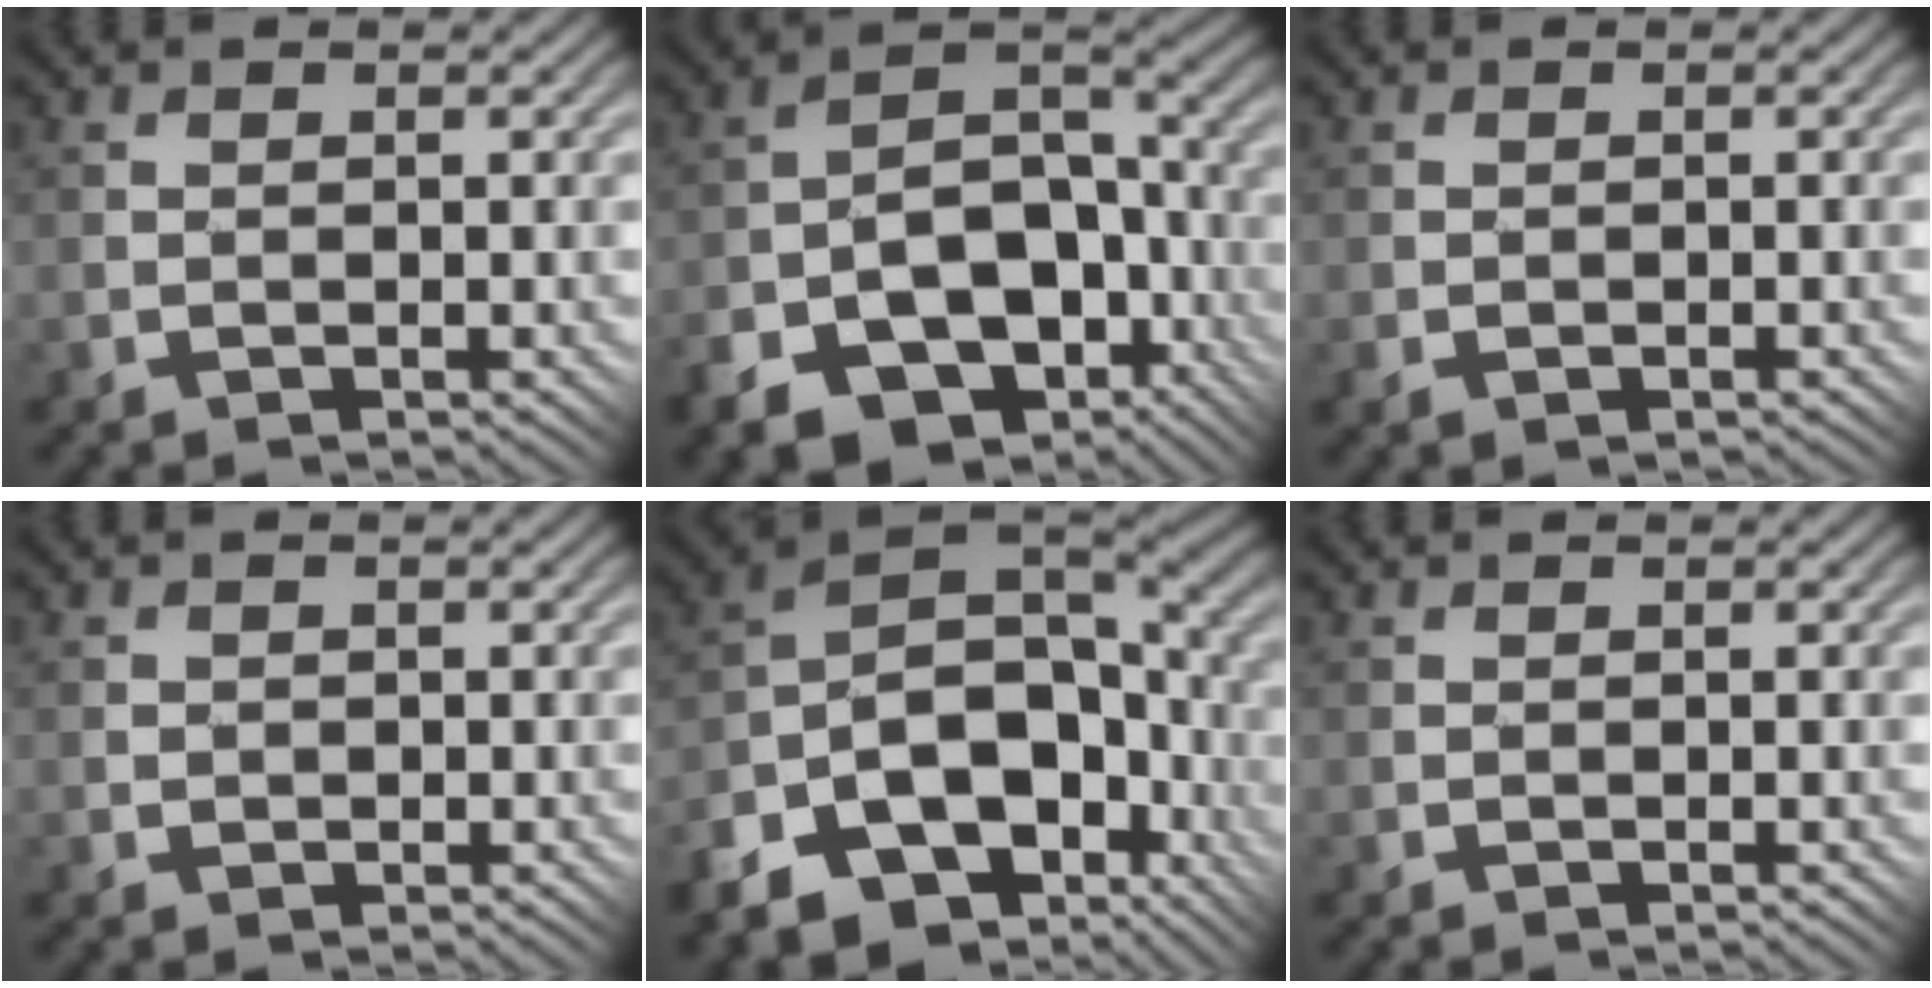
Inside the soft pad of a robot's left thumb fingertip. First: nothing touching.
{"total": 14.9, "force": [-7.6, 9.4, 8.8], "torque": [-0.161, -0.038, -0.119]}
{"total": 0.6, "force": [-0.5, 0.3, 0.3], "torque": [-0.004, 0.000, -0.008]}
{"total": 0.8, "force": [-0.1, 0.8, 0.2], "torque": [-0.002, 0.001, 0.001]}
{"total": 16.5, "force": [-7.1, 10.0, 11.0], "torque": [-0.228, -0.027, -0.108]}
{"total": 0.0}